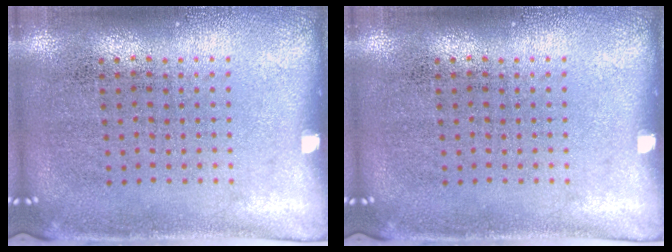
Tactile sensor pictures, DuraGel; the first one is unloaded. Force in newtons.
{"total": 0.0}